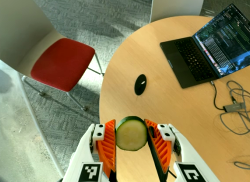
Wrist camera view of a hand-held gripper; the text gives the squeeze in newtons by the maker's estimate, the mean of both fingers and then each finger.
{"total": 9.6, "left": 9.8, "right": 9.5}